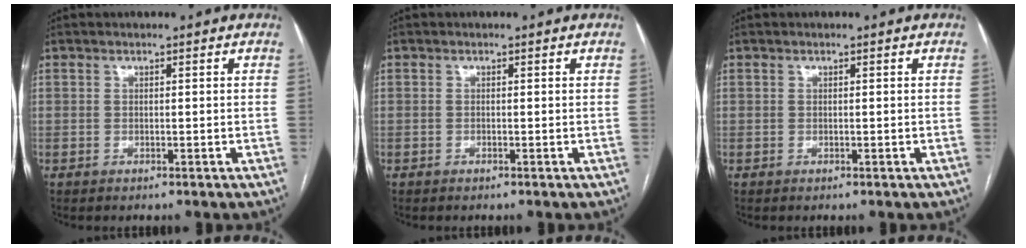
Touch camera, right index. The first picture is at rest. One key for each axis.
{"total": 0.0}
{"total": 0.0}